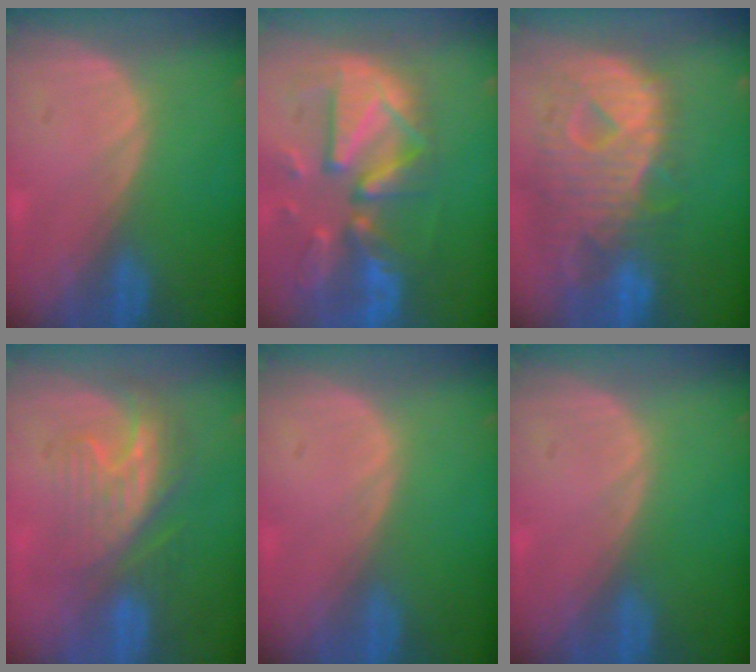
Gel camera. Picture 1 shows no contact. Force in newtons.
{"total": 12.5, "press": 10.8, "slide": 6.2}
{"total": 12.8, "press": 11.0, "slide": 6.7}
{"total": 8.5, "press": 7.5, "slide": 4.1}
{"total": 0.0}
{"total": 0.0}